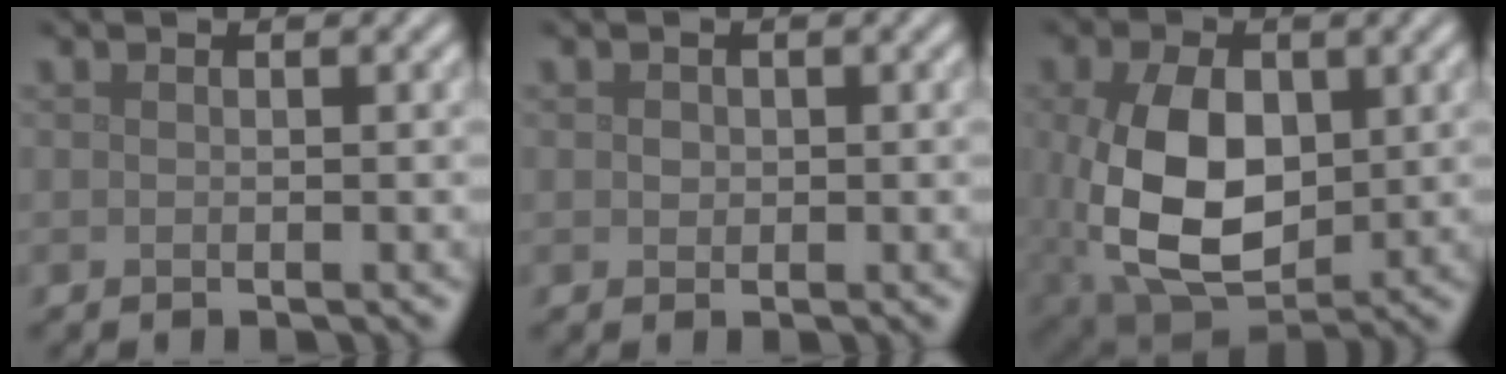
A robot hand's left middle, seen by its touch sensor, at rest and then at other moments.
{"total": 0.8, "force": [0.2, 0.7, 0.2], "torque": [-0.002, -0.002, 0.002]}
{"total": 10.8, "force": [-0.1, 7.0, 8.2], "torque": [-0.184, -0.018, 0.013]}